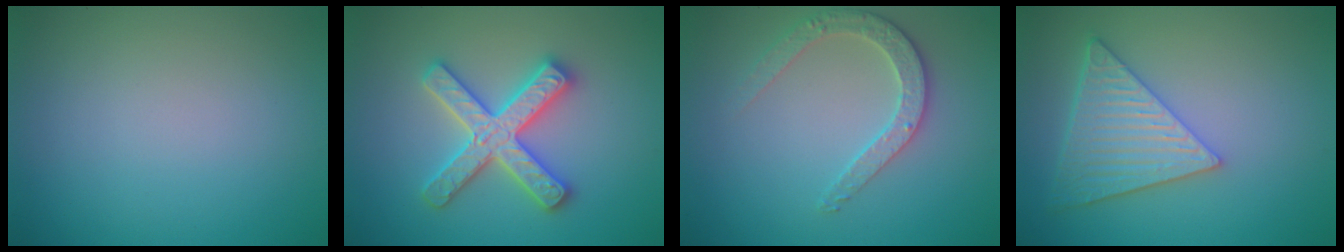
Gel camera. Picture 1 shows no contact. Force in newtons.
{"total": 4.9, "press": 4.9, "slide": 0.8}
{"total": 2.7, "press": 2.7, "slide": 0.3}
{"total": 6.0, "press": 4.9, "slide": 3.4}